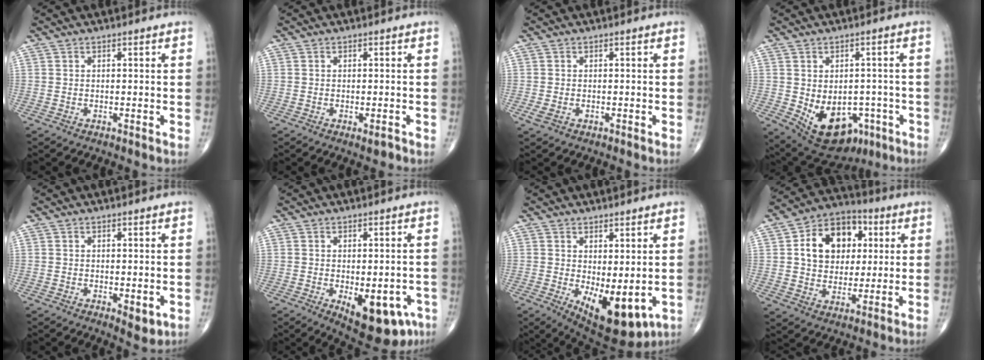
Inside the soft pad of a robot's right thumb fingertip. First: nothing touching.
{"total": 1.5, "force": [-0.8, 0.6, 1.2], "torque": [-0.014, -0.002, -0.010]}
{"total": 1.6, "force": [-0.5, 1.0, 1.1], "torque": [-0.029, -0.001, -0.007]}
{"total": 13.8, "force": [-4.6, 9.3, 9.2], "torque": [-0.112, 0.010, -0.044]}
{"total": 3.2, "force": [-0.6, 1.5, 2.8], "torque": [-0.031, -0.009, -0.004]}
{"total": 12.7, "force": [-4.9, 6.3, 9.9], "torque": [-0.110, 0.001, -0.054]}
{"total": 11.3, "force": [-1.7, 5.1, 9.9], "torque": [-0.134, -0.021, -0.004]}
{"total": 15.1, "force": [3.6, 11.4, 9.3], "torque": [-0.108, 0.005, 0.055]}